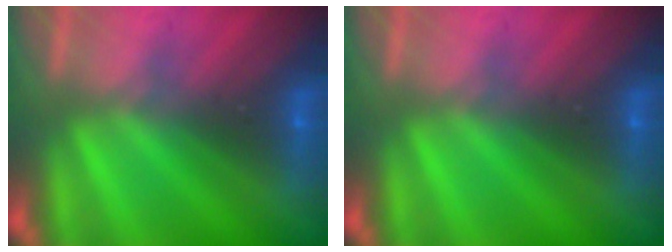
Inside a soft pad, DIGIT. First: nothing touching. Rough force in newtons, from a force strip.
{"total": 0.0}